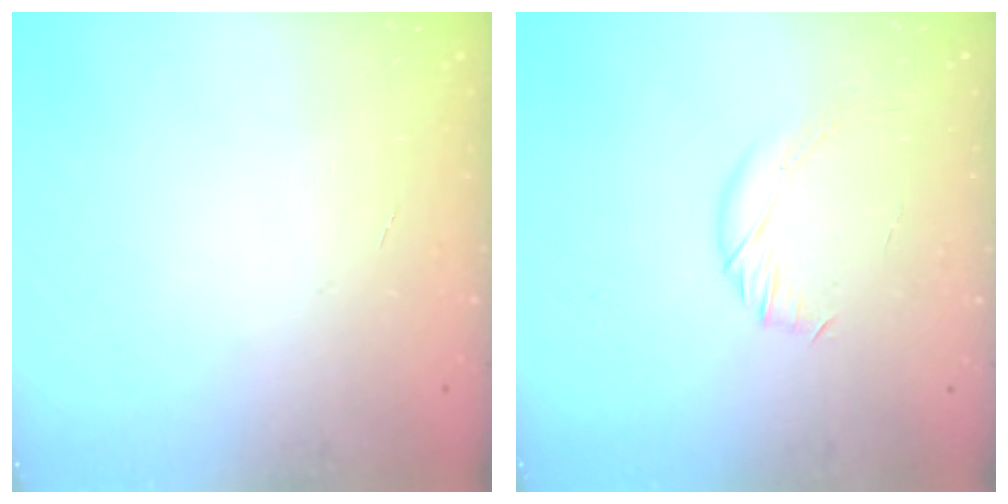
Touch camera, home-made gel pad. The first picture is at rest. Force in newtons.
{"total": 5.0, "press": 4.8, "slide": 1.4}